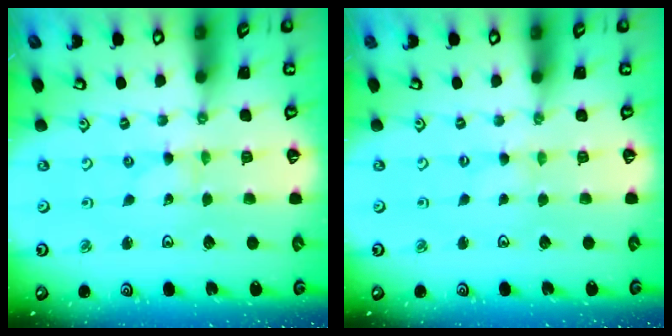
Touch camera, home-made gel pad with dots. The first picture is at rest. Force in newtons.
{"total": 0.0}